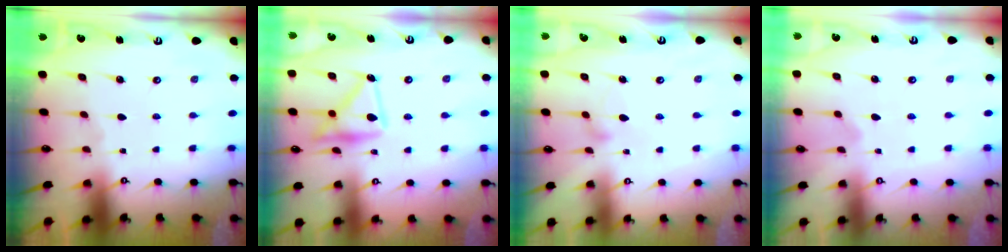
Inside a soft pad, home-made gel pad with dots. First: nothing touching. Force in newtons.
{"total": 18.0, "press": 18.0, "slide": 1.1}
{"total": 7.0, "press": 7.0, "slide": 0.5}
{"total": 6.4, "press": 6.4, "slide": 0.3}